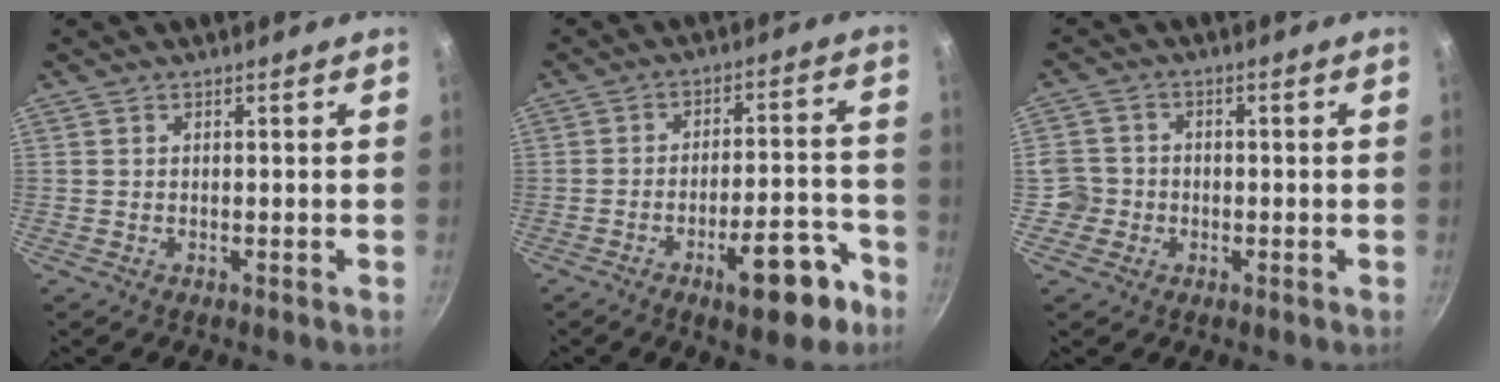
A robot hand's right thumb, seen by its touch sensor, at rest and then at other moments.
{"total": 12.4, "force": [-6.9, 4.4, 9.3], "torque": [-0.095, 0.056, -0.089]}
{"total": 4.6, "force": [-1.7, 4.1, 1.1], "torque": [-0.002, 0.021, -0.035]}